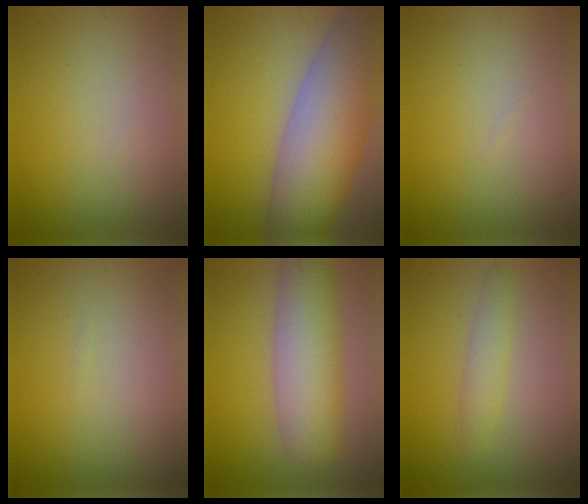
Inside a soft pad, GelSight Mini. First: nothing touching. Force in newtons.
{"total": 11.7, "press": 11.7, "slide": 0.7}
{"total": 0.0}
{"total": 0.0}
{"total": 7.3, "press": 7.3, "slide": 0.0}
{"total": 1.8, "press": 1.8, "slide": 0.1}